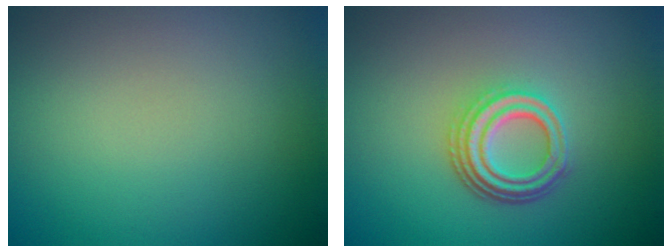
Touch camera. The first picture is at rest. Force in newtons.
{"total": 4.1, "press": 3.1, "slide": 2.7}